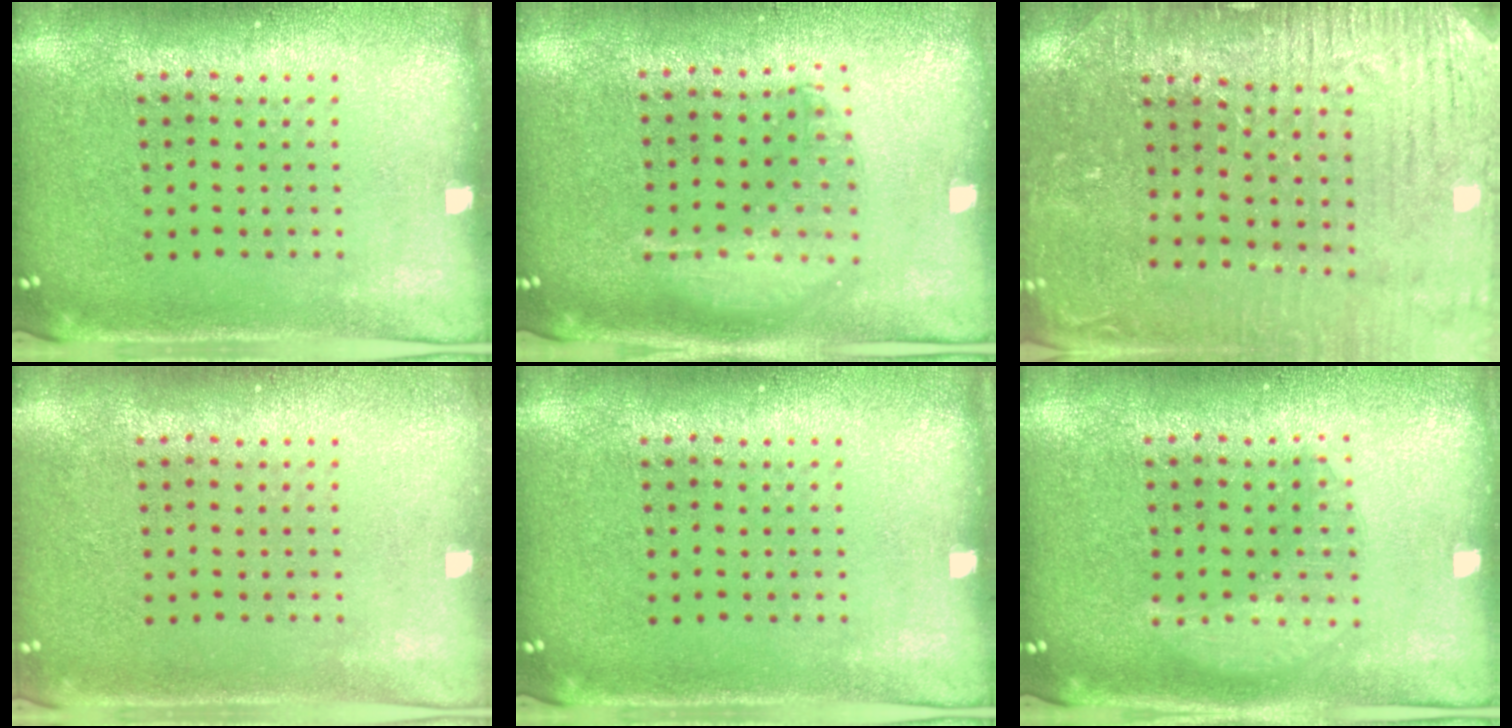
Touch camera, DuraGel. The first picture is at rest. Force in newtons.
{"total": 1.3, "press": 1.3, "slide": 0.4}
{"total": 3.3, "press": 3.3, "slide": 0.4}
{"total": 0.5, "press": 0.5, "slide": 0.1}
{"total": 0.0}
{"total": 2.2, "press": 2.2, "slide": 0.3}